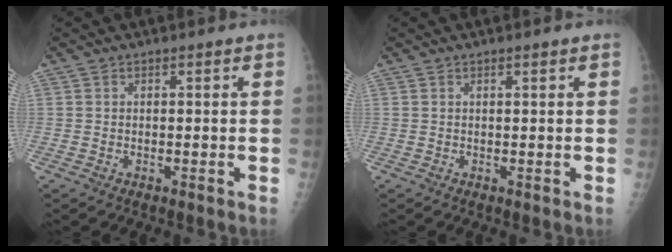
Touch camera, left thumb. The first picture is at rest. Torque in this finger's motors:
{"motor_torque": [-0.18, -0.08, -0.18, 0.03, 0.03]}